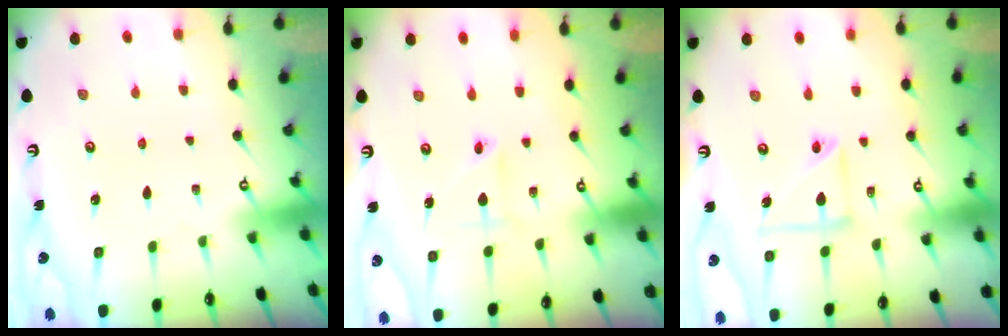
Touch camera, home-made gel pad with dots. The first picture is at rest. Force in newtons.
{"total": 4.0, "press": 3.8, "slide": 1.2}
{"total": 11.6, "press": 11.5, "slide": 1.3}